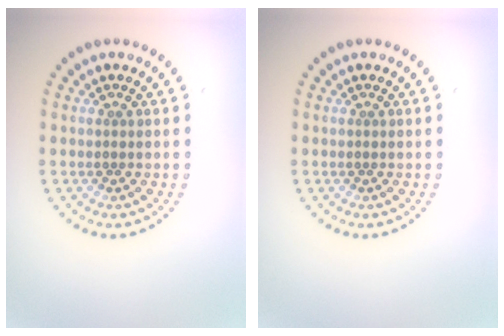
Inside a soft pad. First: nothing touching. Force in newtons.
{"total": 0.0}